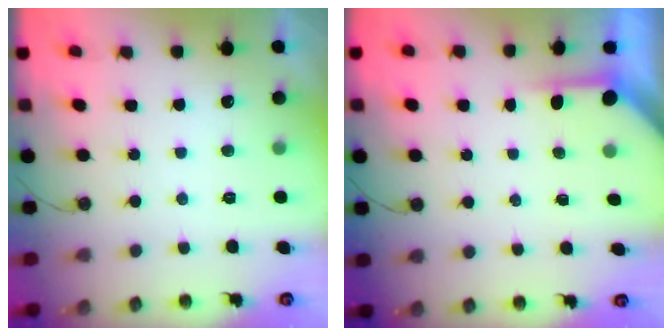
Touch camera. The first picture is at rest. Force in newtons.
{"total": 4.0, "press": 3.9, "slide": 0.3}